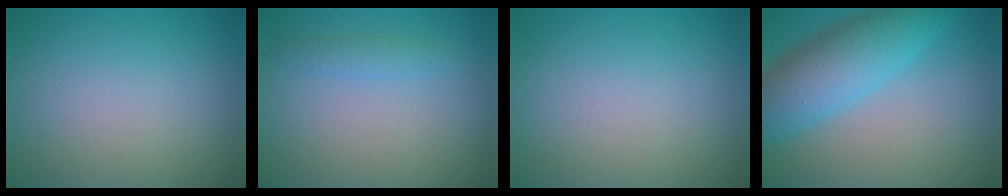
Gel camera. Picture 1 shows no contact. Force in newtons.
{"total": 1.3, "press": 1.3, "slide": 0.0}
{"total": 0.0}
{"total": 7.1, "press": 7.1, "slide": 0.3}